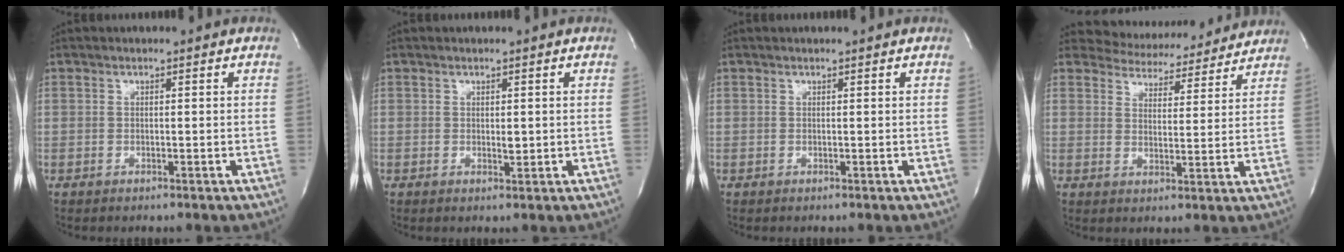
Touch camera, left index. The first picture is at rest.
{"total": 1.1, "force": [0.3, 0.5, 1.0], "torque": [-0.013, -0.002, 0.006]}
{"total": 1.0, "force": [1.0, -0.2, 0.3], "torque": [-0.005, 0.003, 0.015]}
{"total": 11.6, "force": [11.2, 2.9, 1.0], "torque": [-0.005, 0.003, 0.140]}